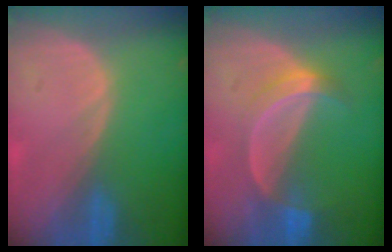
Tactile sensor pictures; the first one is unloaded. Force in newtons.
{"total": 5.2, "press": 4.9, "slide": 1.6}